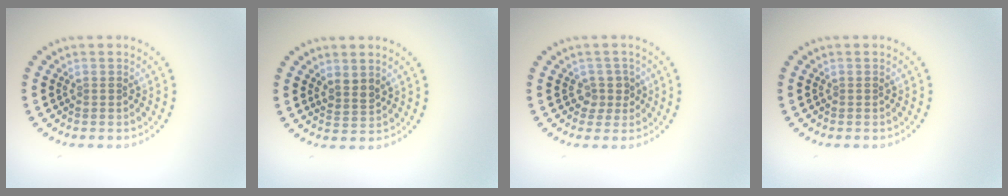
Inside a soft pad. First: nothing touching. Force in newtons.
{"total": 1.5, "press": 1.2, "slide": 0.8}
{"total": 1.9, "press": 1.4, "slide": 1.3}
{"total": 0.0}